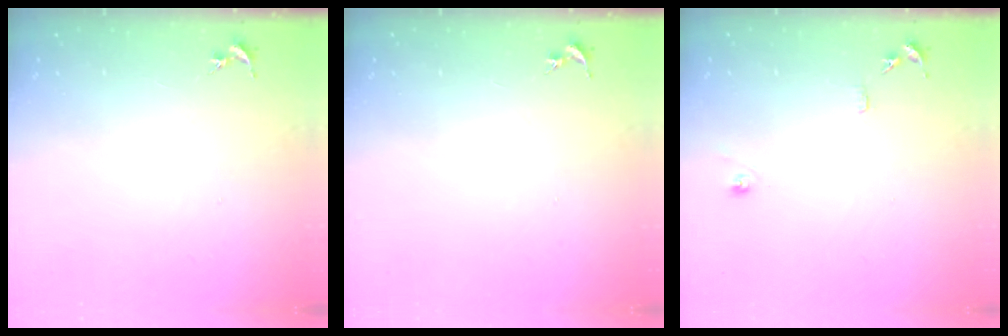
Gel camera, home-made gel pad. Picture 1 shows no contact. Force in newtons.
{"total": 0.0}
{"total": 7.9, "press": 7.8, "slide": 0.8}